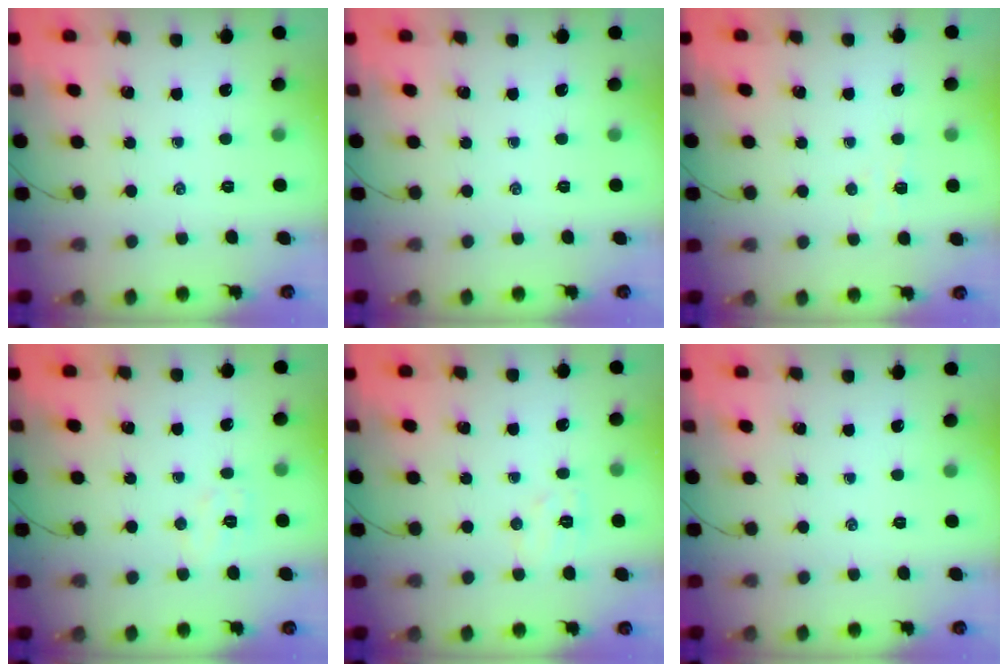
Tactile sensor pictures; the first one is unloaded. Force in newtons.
{"total": 0.0}
{"total": 3.4, "press": 3.3, "slide": 0.9}
{"total": 5.9, "press": 5.8, "slide": 1.0}
{"total": 5.7, "press": 5.6, "slide": 1.2}
{"total": 0.0}